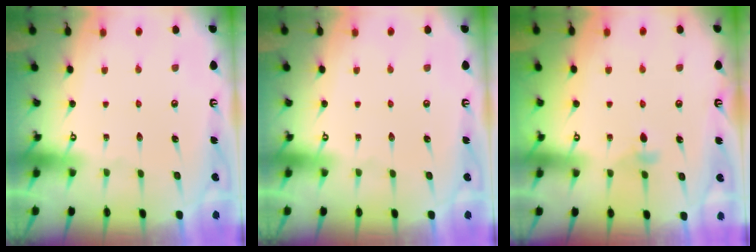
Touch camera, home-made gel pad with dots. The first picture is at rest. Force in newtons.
{"total": 0.0}
{"total": 2.8, "press": 2.7, "slide": 0.4}